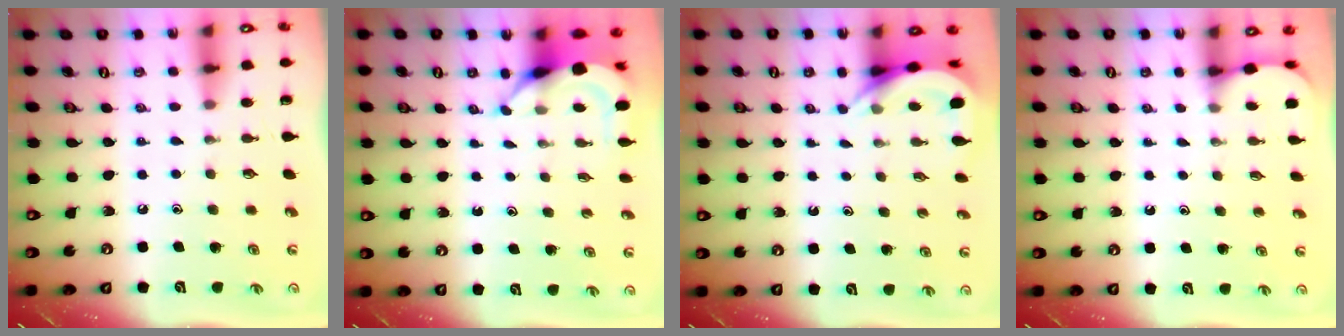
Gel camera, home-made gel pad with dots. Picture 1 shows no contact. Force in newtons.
{"total": 4.5, "press": 4.5, "slide": 0.2}
{"total": 4.5, "press": 4.5, "slide": 0.4}
{"total": 1.4, "press": 1.4, "slide": 0.1}